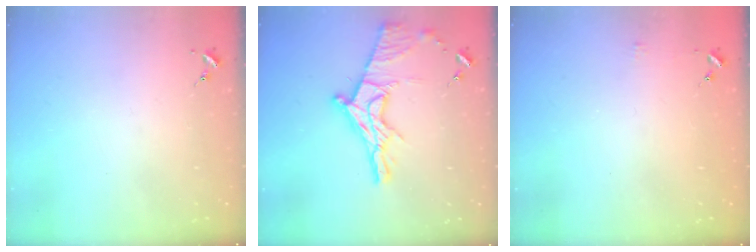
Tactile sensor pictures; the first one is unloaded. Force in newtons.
{"total": 18.9, "press": 18.9, "slide": 1.3}
{"total": 3.3, "press": 3.2, "slide": 0.4}